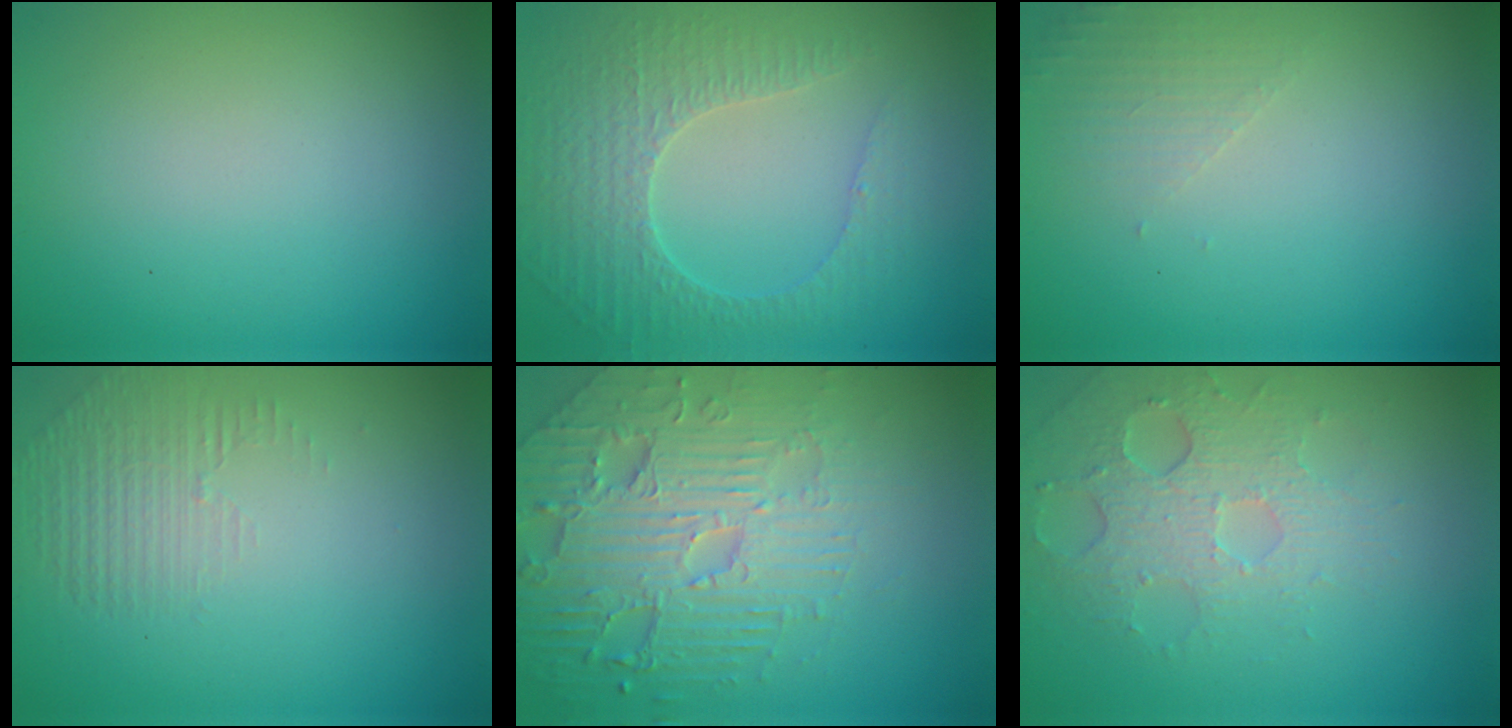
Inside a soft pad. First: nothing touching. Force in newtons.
{"total": 4.2, "press": 3.2, "slide": 2.7}
{"total": 1.6, "press": 1.6, "slide": 0.4}
{"total": 1.4, "press": 0.3, "slide": 1.4}
{"total": 7.1, "press": 5.4, "slide": 4.6}
{"total": 3.6, "press": 3.3, "slide": 1.4}